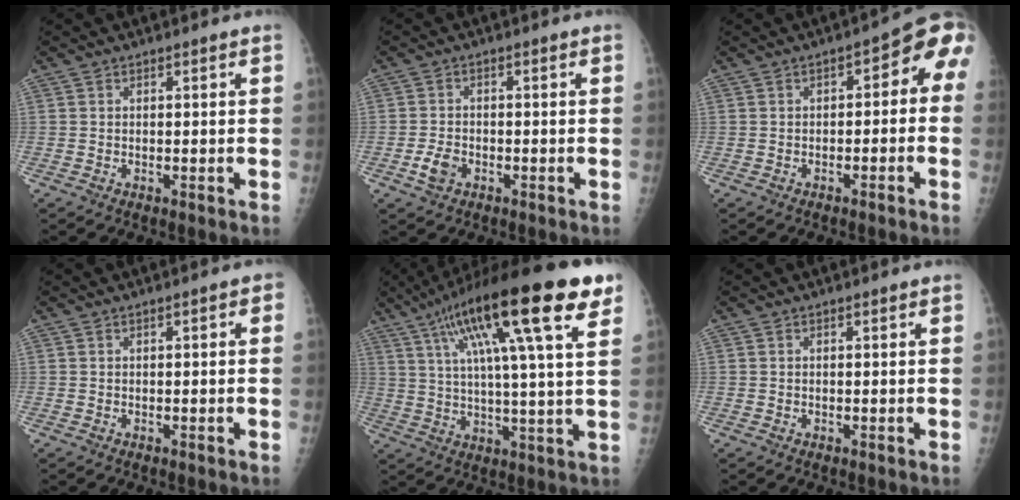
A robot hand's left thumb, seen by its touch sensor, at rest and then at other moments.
{"total": 3.4, "force": [-1.5, 2.3, 1.9], "torque": [-0.035, 0.006, -0.029]}
{"total": 6.7, "force": [-1.5, 3.8, 5.3], "torque": [-0.036, 0.042, -0.029]}
{"total": 1.3, "force": [0.2, 0.6, 1.1], "torque": [-0.009, 0.004, -0.002]}
{"total": 24.7, "force": [12.5, 4.3, 20.8], "torque": [-0.334, 0.001, 0.194]}
{"total": 0.0}